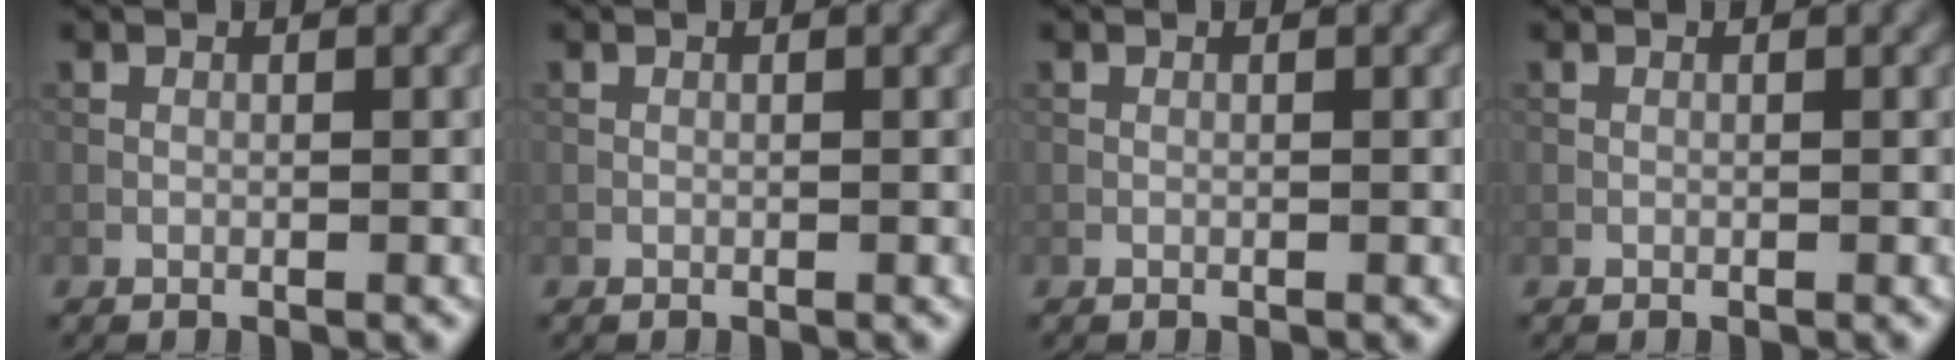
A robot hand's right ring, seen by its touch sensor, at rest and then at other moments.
{"total": 0.0}
{"total": 0.0}
{"total": 0.0}